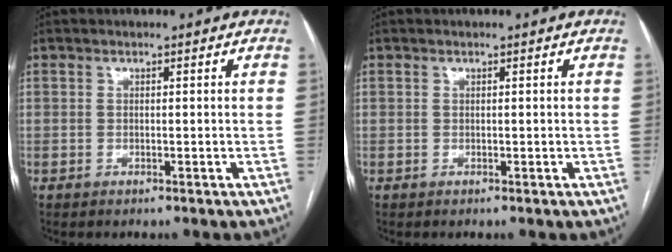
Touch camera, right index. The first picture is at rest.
{"total": 0.0}